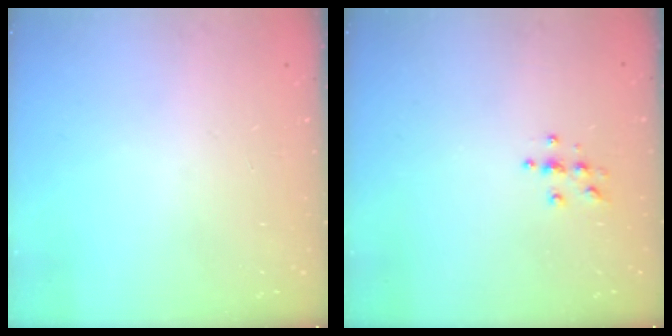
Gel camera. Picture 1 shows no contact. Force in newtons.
{"total": 4.0, "press": 4.0, "slide": 0.4}